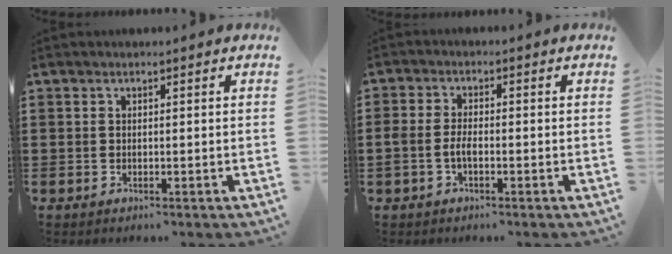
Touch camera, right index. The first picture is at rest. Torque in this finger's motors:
{"motor_torque": [0.20, 0.04, 0.12, 0.08]}